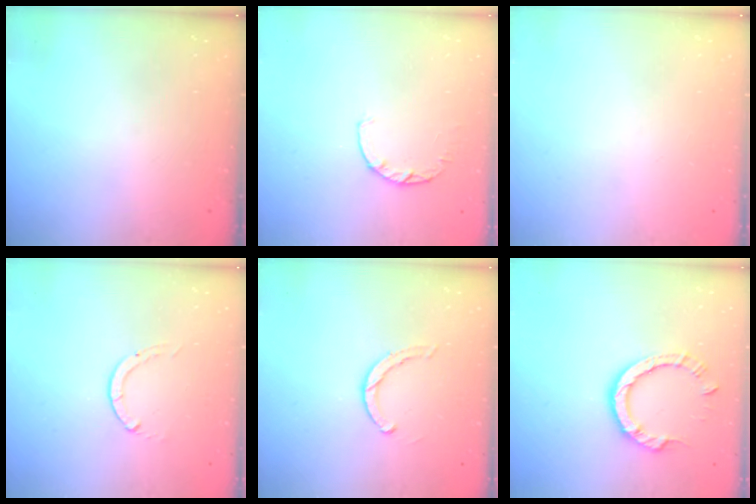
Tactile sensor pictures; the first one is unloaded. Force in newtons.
{"total": 2.8, "press": 2.7, "slide": 0.5}
{"total": 0.0}
{"total": 0.0}
{"total": 2.8, "press": 2.7, "slide": 0.3}
{"total": 8.5, "press": 8.4, "slide": 1.0}